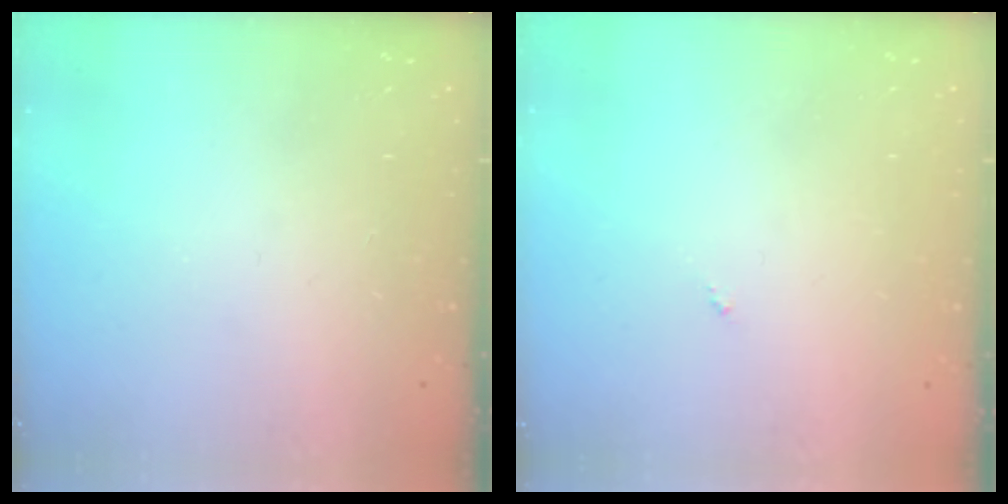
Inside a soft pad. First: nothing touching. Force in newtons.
{"total": 0.0}